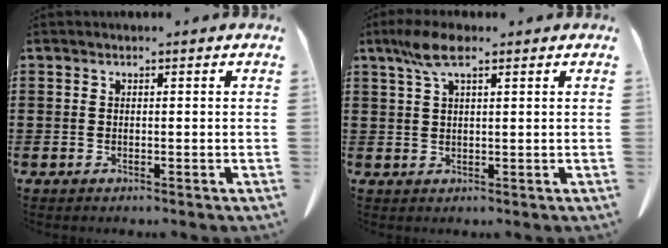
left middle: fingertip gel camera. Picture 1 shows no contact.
{"total": 5.5, "force": [2.8, 1.5, 4.5], "torque": [-0.101, 0.003, 0.048]}